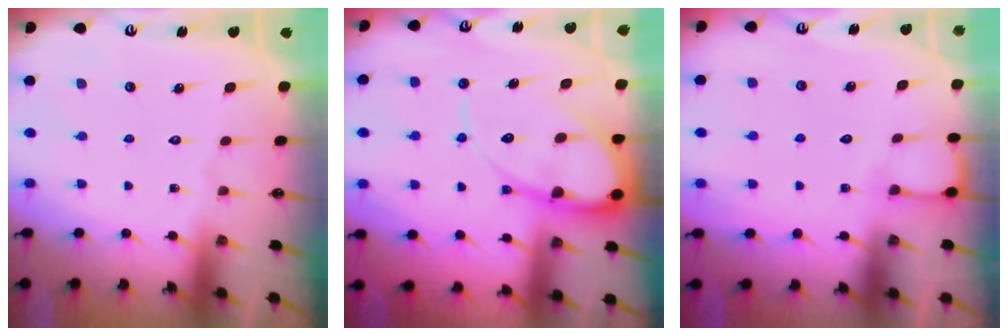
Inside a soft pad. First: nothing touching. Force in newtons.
{"total": 13.3, "press": 13.3, "slide": 1.2}
{"total": 4.2, "press": 4.1, "slide": 0.3}